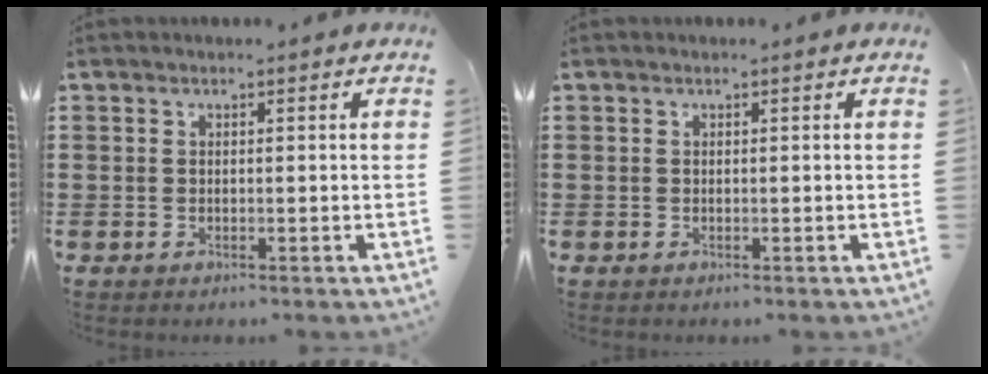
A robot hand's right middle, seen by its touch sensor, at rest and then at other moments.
{"total": 0.0}